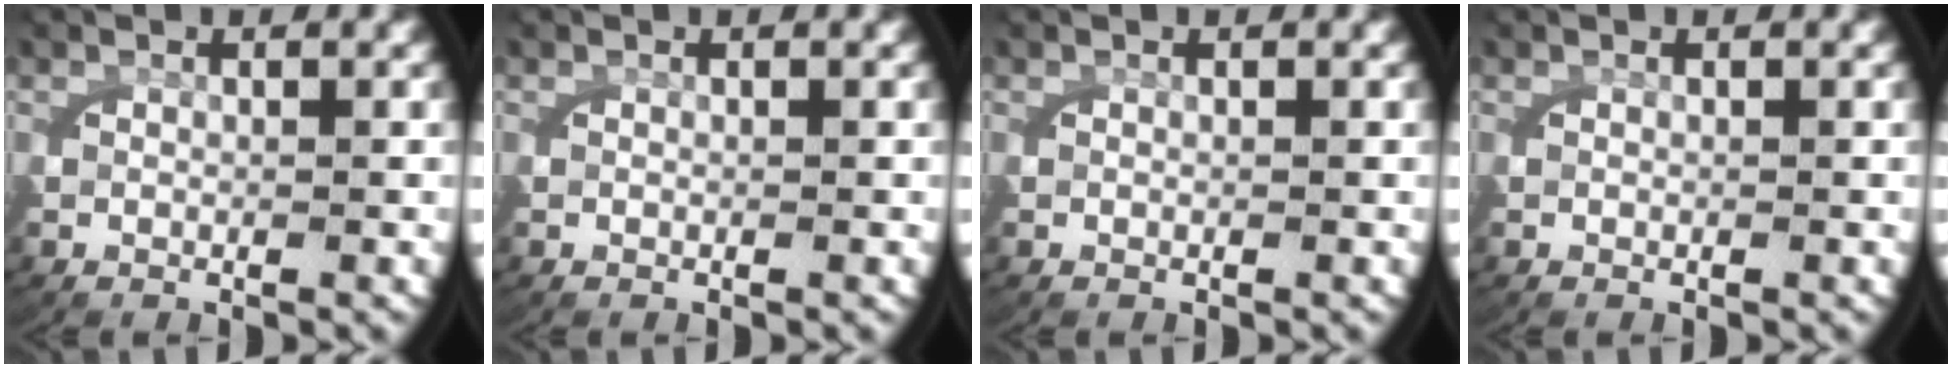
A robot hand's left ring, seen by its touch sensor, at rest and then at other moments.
{"total": 0.0}
{"total": 0.0}
{"total": 0.0}